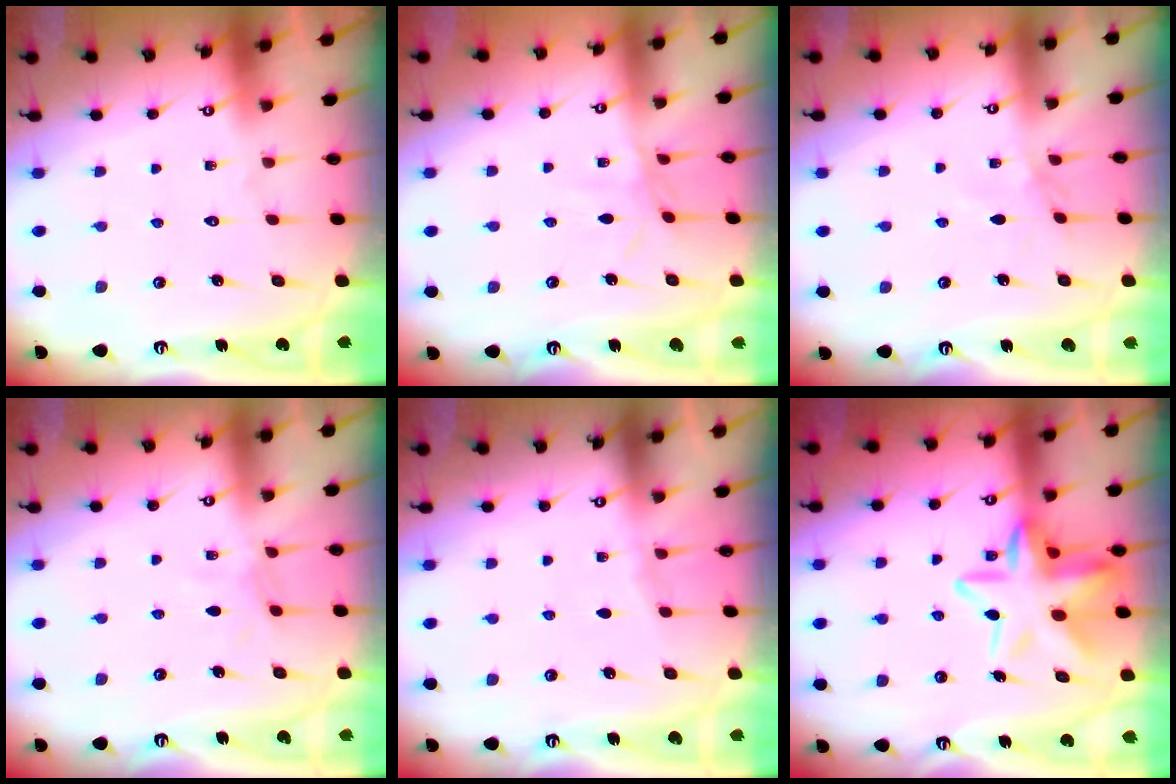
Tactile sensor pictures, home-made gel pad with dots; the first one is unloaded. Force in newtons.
{"total": 3.7, "press": 3.6, "slide": 0.4}
{"total": 2.9, "press": 2.9, "slide": 0.4}
{"total": 4.4, "press": 4.3, "slide": 0.5}
{"total": 2.0, "press": 2.0, "slide": 0.4}
{"total": 15.6, "press": 15.5, "slide": 1.7}